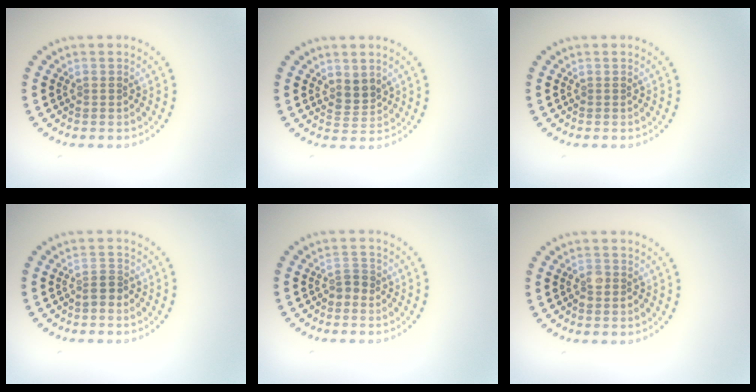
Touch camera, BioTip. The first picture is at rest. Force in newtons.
{"total": 2.0, "press": 1.6, "slide": 1.2}
{"total": 0.0}
{"total": 1.1, "press": 0.9, "slide": 0.7}
{"total": 1.2, "press": 1.0, "slide": 0.5}
{"total": 1.0, "press": 0.9, "slide": 0.5}